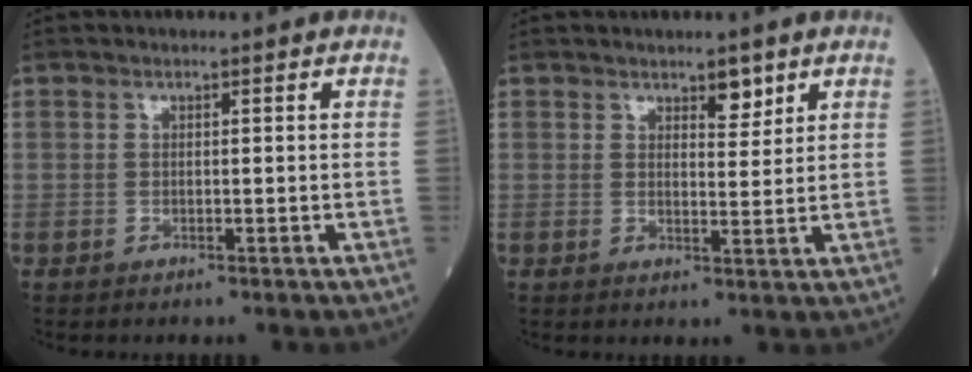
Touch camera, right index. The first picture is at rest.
{"total": 2.9, "force": [2.1, 1.1, 1.8], "torque": [-0.023, -0.004, 0.033]}